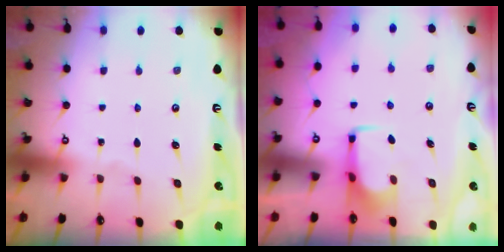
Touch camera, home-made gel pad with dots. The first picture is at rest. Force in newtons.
{"total": 1.6, "press": 1.5, "slide": 0.4}